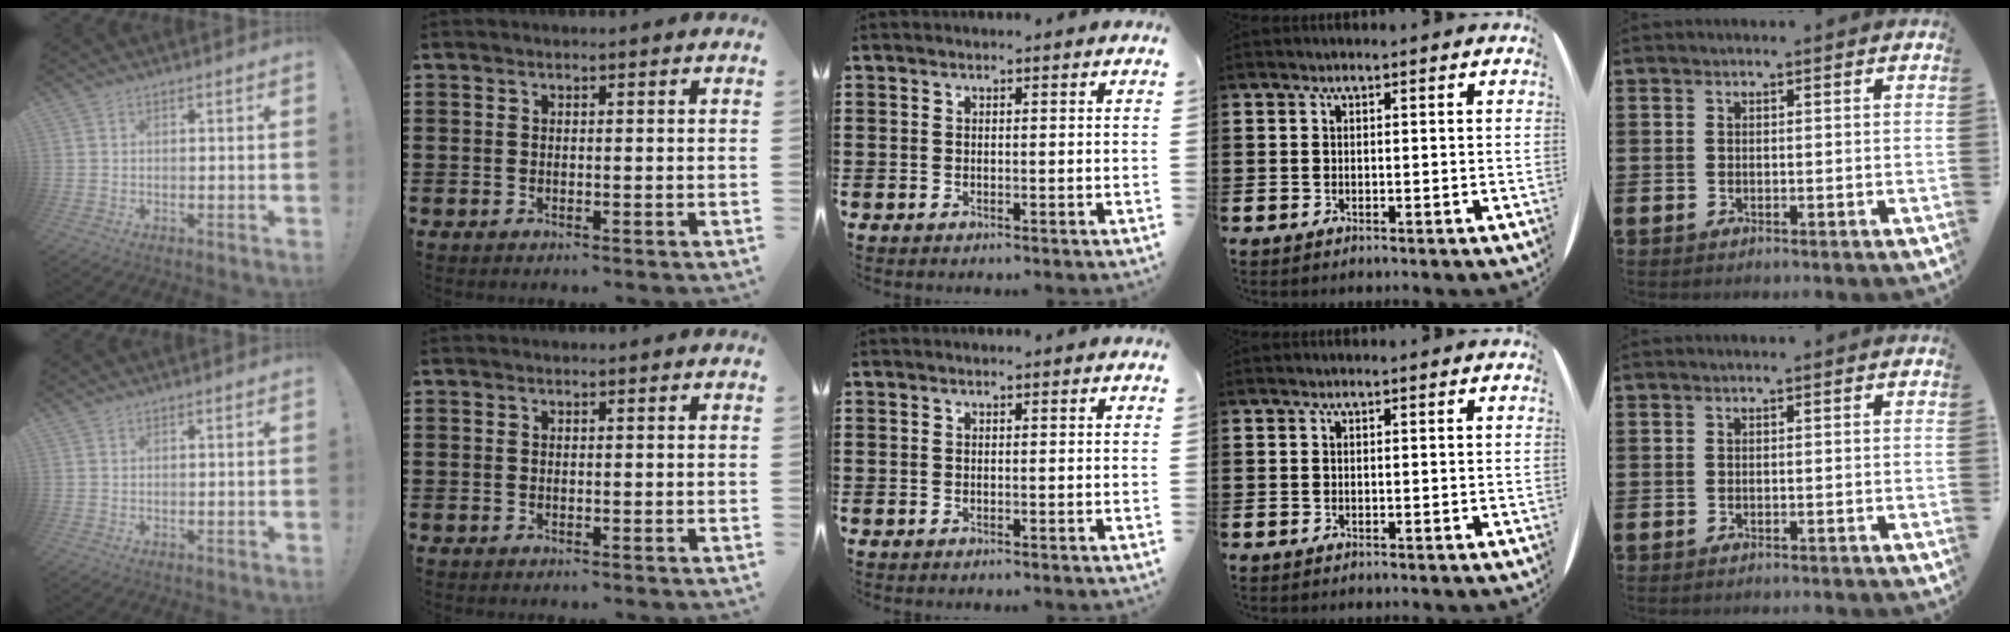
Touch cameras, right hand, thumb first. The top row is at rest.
{}